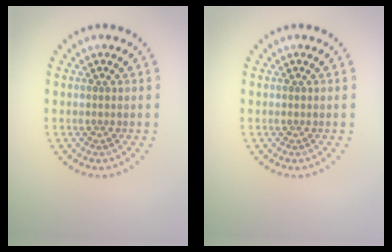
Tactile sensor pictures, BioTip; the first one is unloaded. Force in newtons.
{"total": 0.0}